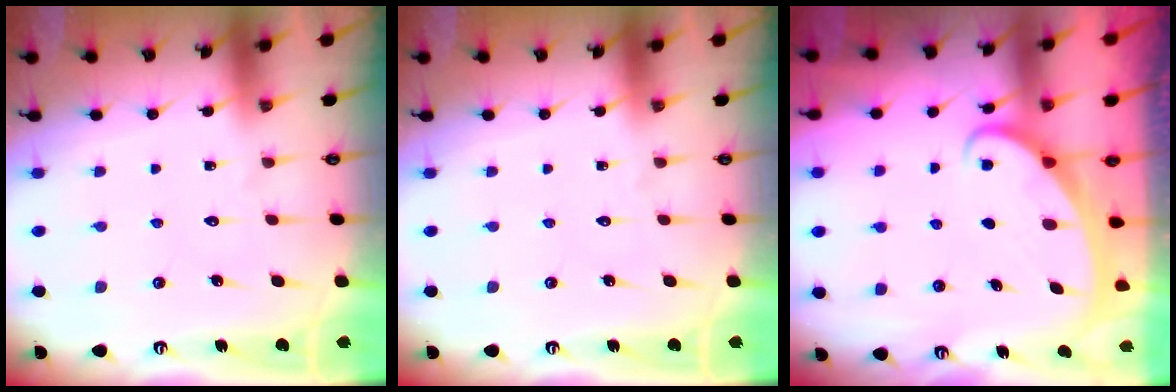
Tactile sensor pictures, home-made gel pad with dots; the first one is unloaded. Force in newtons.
{"total": 0.0}
{"total": 2.2, "press": 2.2, "slide": 0.3}